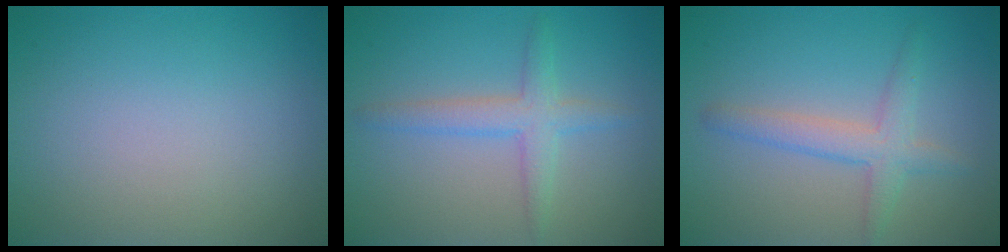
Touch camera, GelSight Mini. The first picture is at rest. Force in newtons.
{"total": 2.7, "press": 2.7, "slide": 0.2}
{"total": 2.8, "press": 2.8, "slide": 0.2}